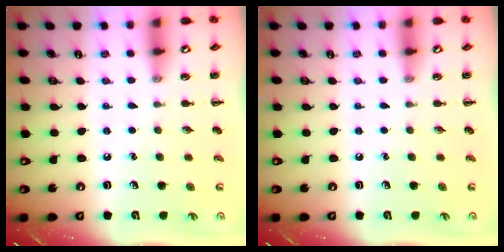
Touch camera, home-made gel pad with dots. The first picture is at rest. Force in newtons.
{"total": 0.0}